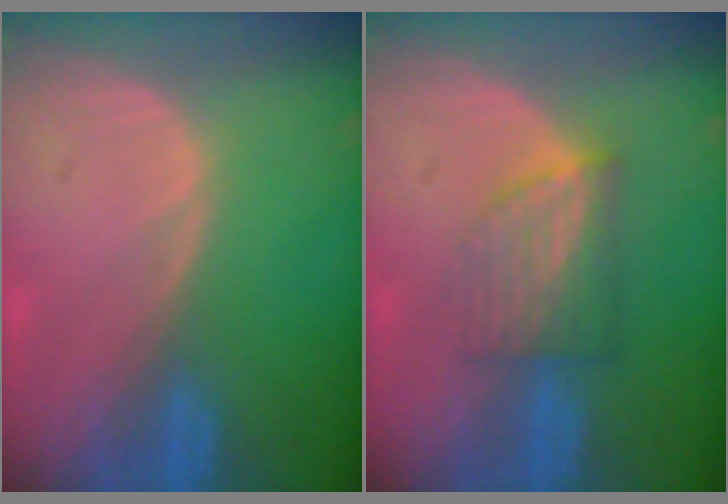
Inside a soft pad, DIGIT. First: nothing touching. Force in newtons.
{"total": 6.1, "press": 5.4, "slide": 2.8}